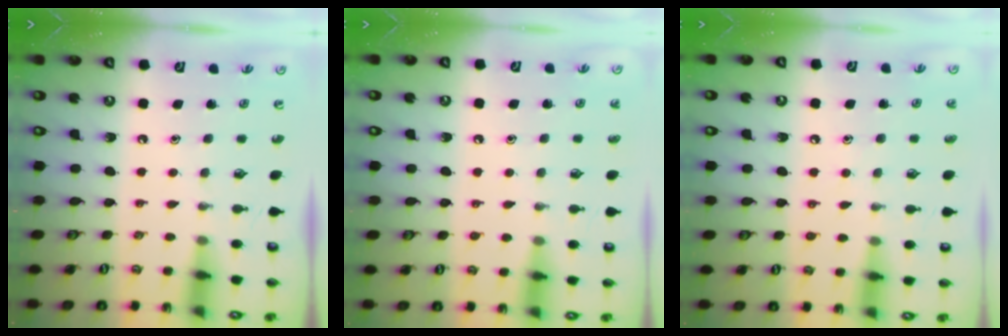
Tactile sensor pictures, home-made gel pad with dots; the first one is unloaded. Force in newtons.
{"total": 2.9, "press": 2.9, "slide": 0.4}
{"total": 4.1, "press": 4.1, "slide": 0.4}